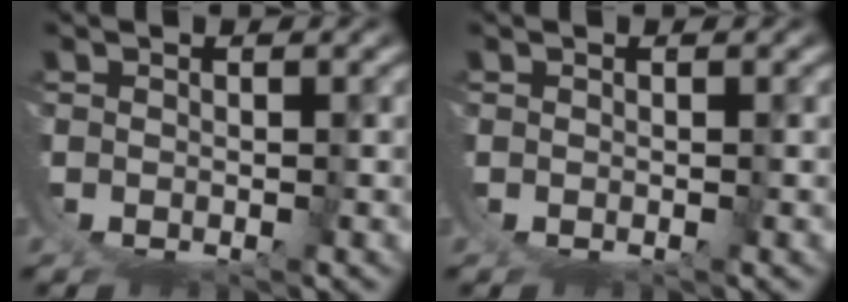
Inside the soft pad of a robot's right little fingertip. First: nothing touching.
{"total": 0.0}